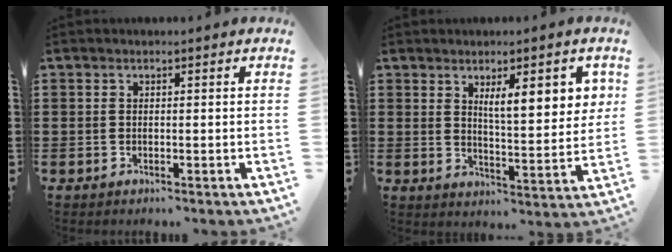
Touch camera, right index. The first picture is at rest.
{"total": 7.7, "force": [3.4, 2.3, 6.5], "torque": [-0.107, -0.005, 0.052]}